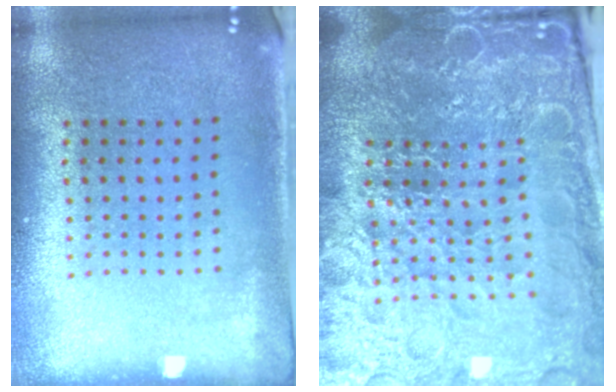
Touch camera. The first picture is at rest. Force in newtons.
{"total": 6.8, "press": 6.0, "slide": 3.3}